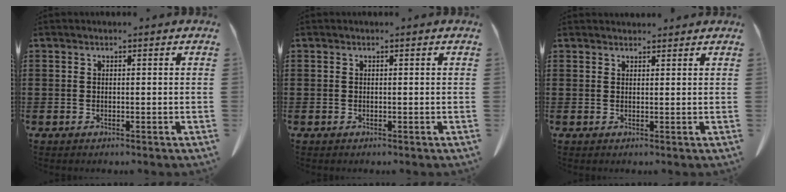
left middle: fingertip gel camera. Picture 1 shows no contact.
{"total": 0.0}
{"total": 1.3, "force": [1.3, 0.3, 0.1], "torque": [0.003, -0.002, 0.023]}